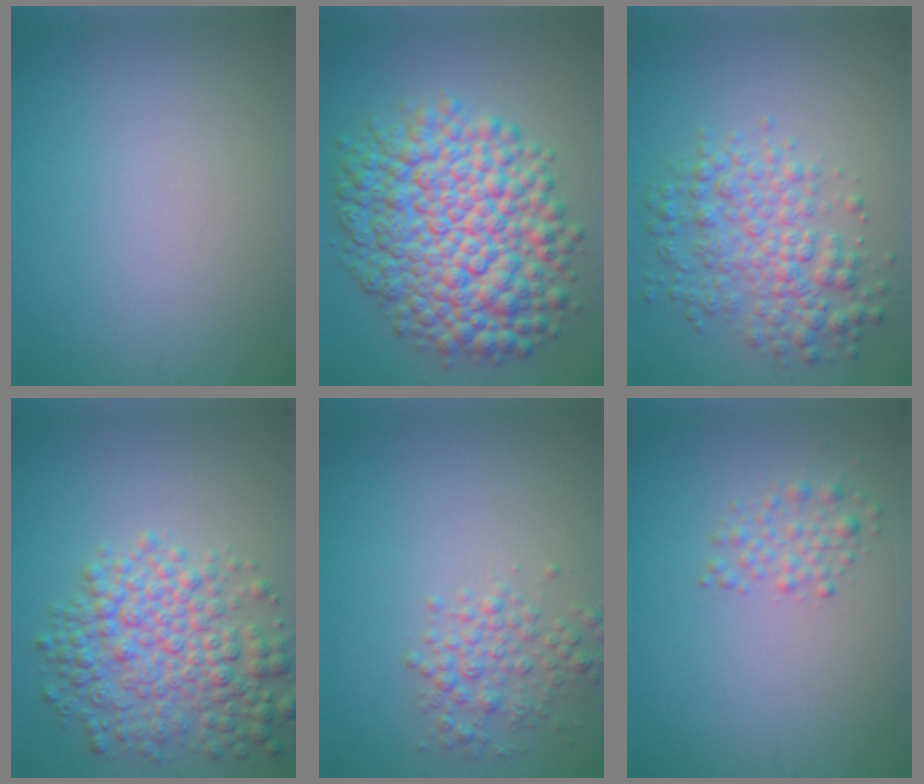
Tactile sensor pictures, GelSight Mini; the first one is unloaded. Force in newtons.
{"total": 11.5, "press": 11.5, "slide": 0.2}
{"total": 4.9, "press": 4.9, "slide": 0.1}
{"total": 6.6, "press": 6.6, "slide": 0.2}
{"total": 2.5, "press": 2.5, "slide": 0.1}
{"total": 1.7, "press": 1.7, "slide": 0.1}